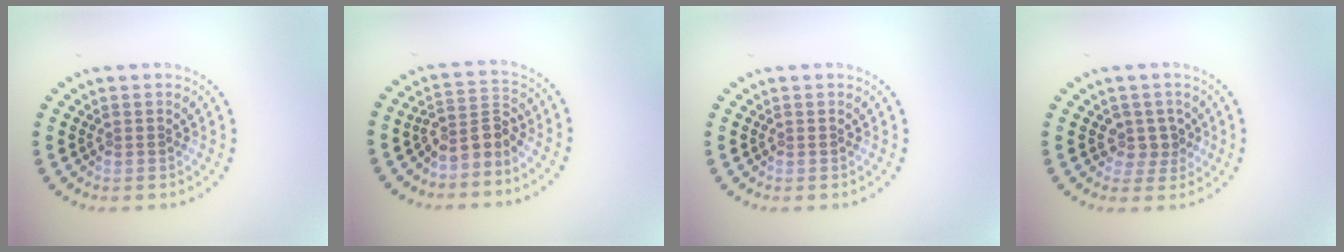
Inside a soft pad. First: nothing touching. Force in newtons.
{"total": 2.8, "press": 2.1, "slide": 1.9}
{"total": 0.0}
{"total": 2.1, "press": 1.7, "slide": 1.2}